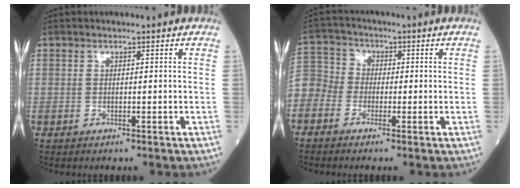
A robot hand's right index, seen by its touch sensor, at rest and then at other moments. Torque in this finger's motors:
{"motor_torque": [1.72, -0.42, 1.04, 0.21]}